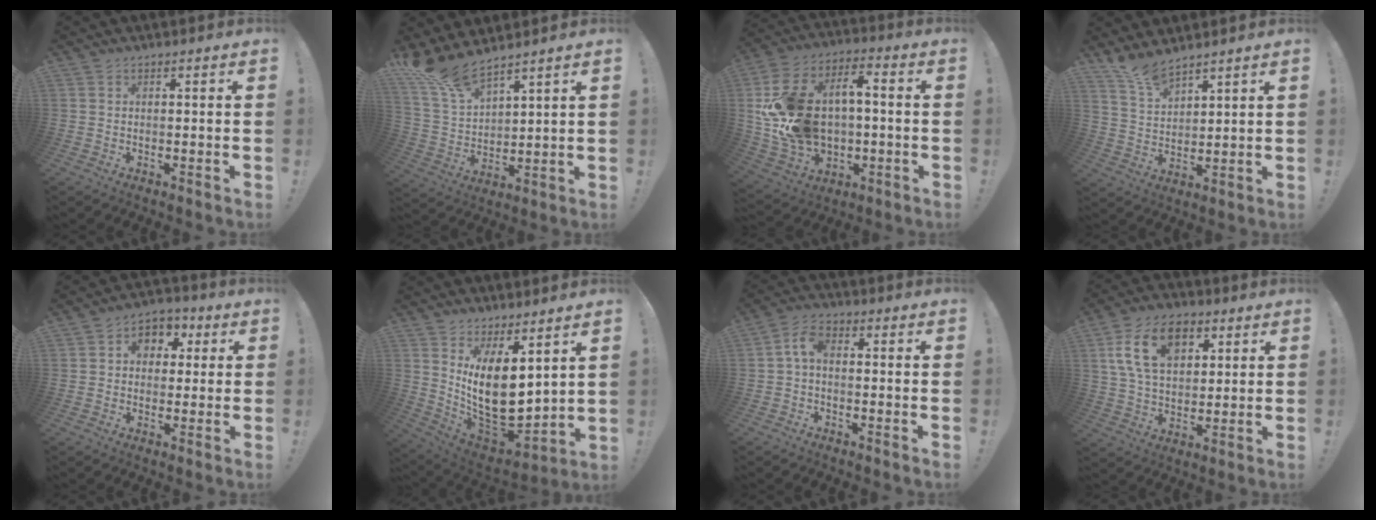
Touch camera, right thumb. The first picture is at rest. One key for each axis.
{"total": 10.9, "fx": 9.8, "fy": 2.5, "fz": 4.1, "tx": -0.107, "ty": -0.066, "tz": 0.186}
{"total": 19.4, "fx": 0.0, "fy": 14.5, "fz": 13.0, "tx": -0.258, "ty": 0.012, "tz": 0.011}
{"total": 7.1, "fx": 6.4, "fy": 1.8, "fz": 2.6, "tx": -0.063, "ty": -0.042, "tz": 0.123}
{"total": 6.7, "fx": 1.1, "fy": 5.9, "fz": 3.0, "tx": -0.036, "ty": 0.004, "tz": 0.023}
{"total": 16.6, "fx": 3.3, "fy": 8.7, "fz": 13.7, "tx": -0.251, "ty": -0.051, "tz": 0.072}
{"total": 5.3, "fx": 0.0, "fy": 3.0, "fz": 4.4, "tx": -0.100, "ty": 0.009, "tz": 0.000}
{"total": 16.3, "fx": 6.7, "fy": 10.3, "fz": 10.7, "tx": -0.186, "ty": -0.007, "tz": 0.125}